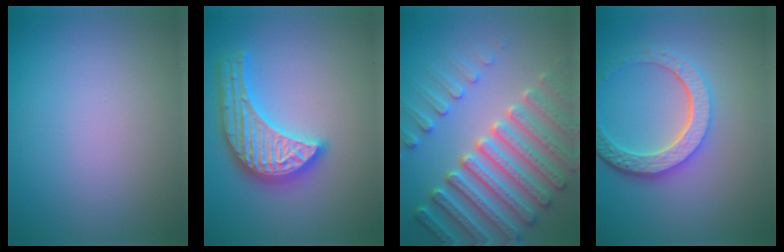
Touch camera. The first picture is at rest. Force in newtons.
{"total": 5.6, "press": 5.5, "slide": 0.5}
{"total": 7.5, "press": 7.2, "slide": 2.0}
{"total": 5.6, "press": 4.3, "slide": 3.6}